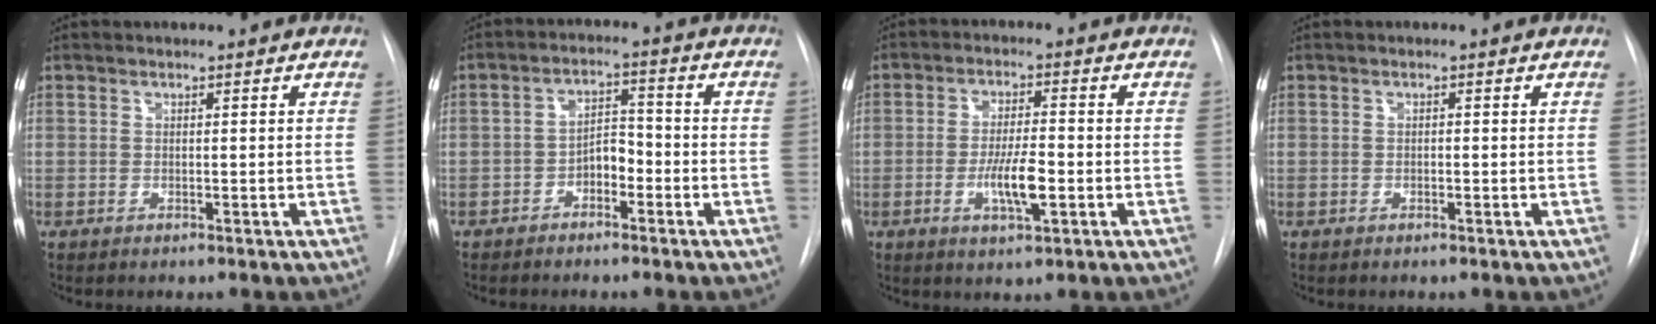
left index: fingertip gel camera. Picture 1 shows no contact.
{"total": 4.0, "force": [-2.1, 2.1, 2.8], "torque": [-0.048, 0.014, -0.039]}
{"total": 6.3, "force": [-1.7, 1.3, 6.0], "torque": [-0.112, -0.007, -0.029]}
{"total": 0.0}